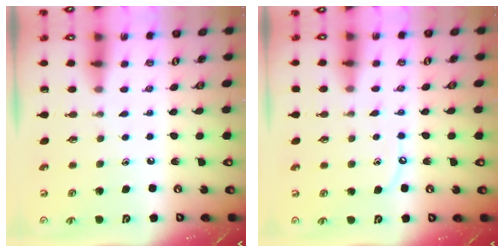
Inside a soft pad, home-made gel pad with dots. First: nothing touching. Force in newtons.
{"total": 6.8, "press": 6.8, "slide": 0.6}